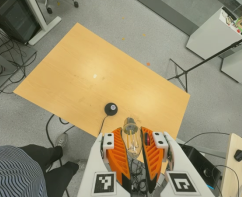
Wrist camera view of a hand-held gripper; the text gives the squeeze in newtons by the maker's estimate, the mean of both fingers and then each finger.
{"total": 21.5, "left": 27.0, "right": 16.0}